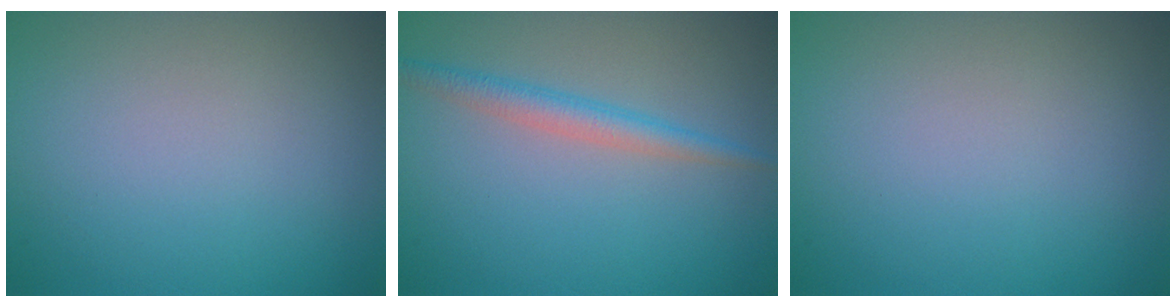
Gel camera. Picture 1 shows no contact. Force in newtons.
{"total": 2.3, "press": 2.3, "slide": 0.1}
{"total": 0.0}